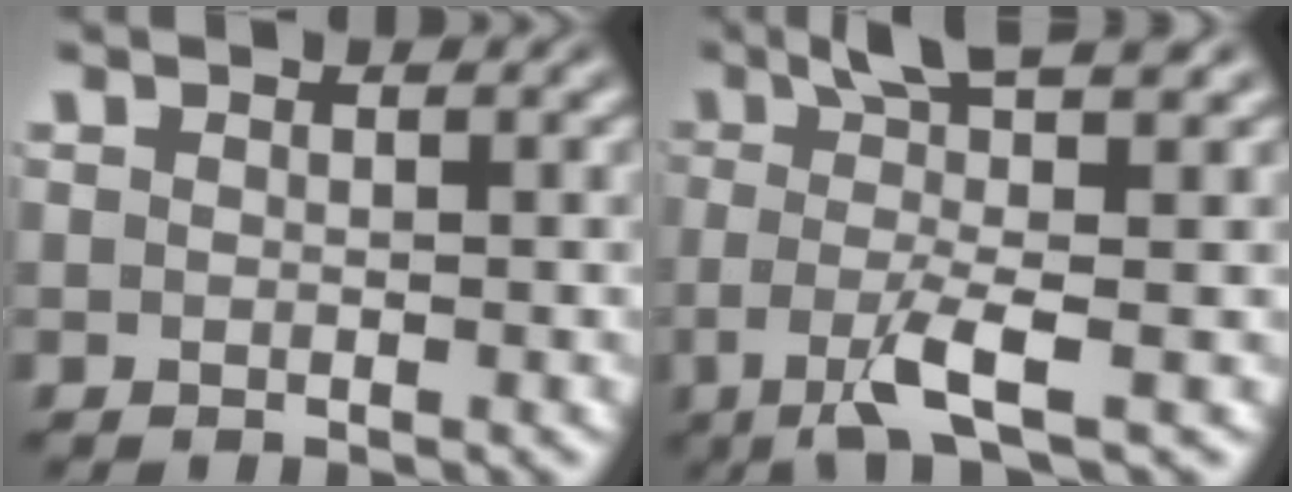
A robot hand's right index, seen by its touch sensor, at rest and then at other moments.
{"total": 5.7, "force": [0.8, 0.8, 5.6], "torque": [-0.112, -0.016, 0.019]}